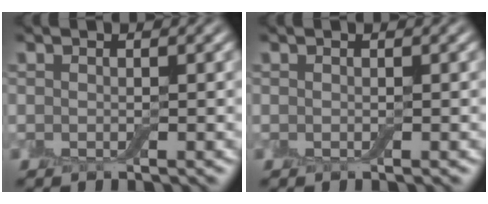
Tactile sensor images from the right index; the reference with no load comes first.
{"total": 0.0}